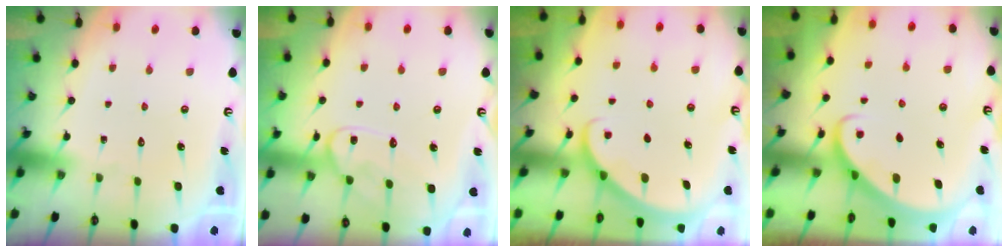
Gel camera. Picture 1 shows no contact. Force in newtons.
{"total": 12.0, "press": 12.0, "slide": 0.9}
{"total": 3.3, "press": 3.3, "slide": 0.3}
{"total": 2.9, "press": 2.9, "slide": 0.2}